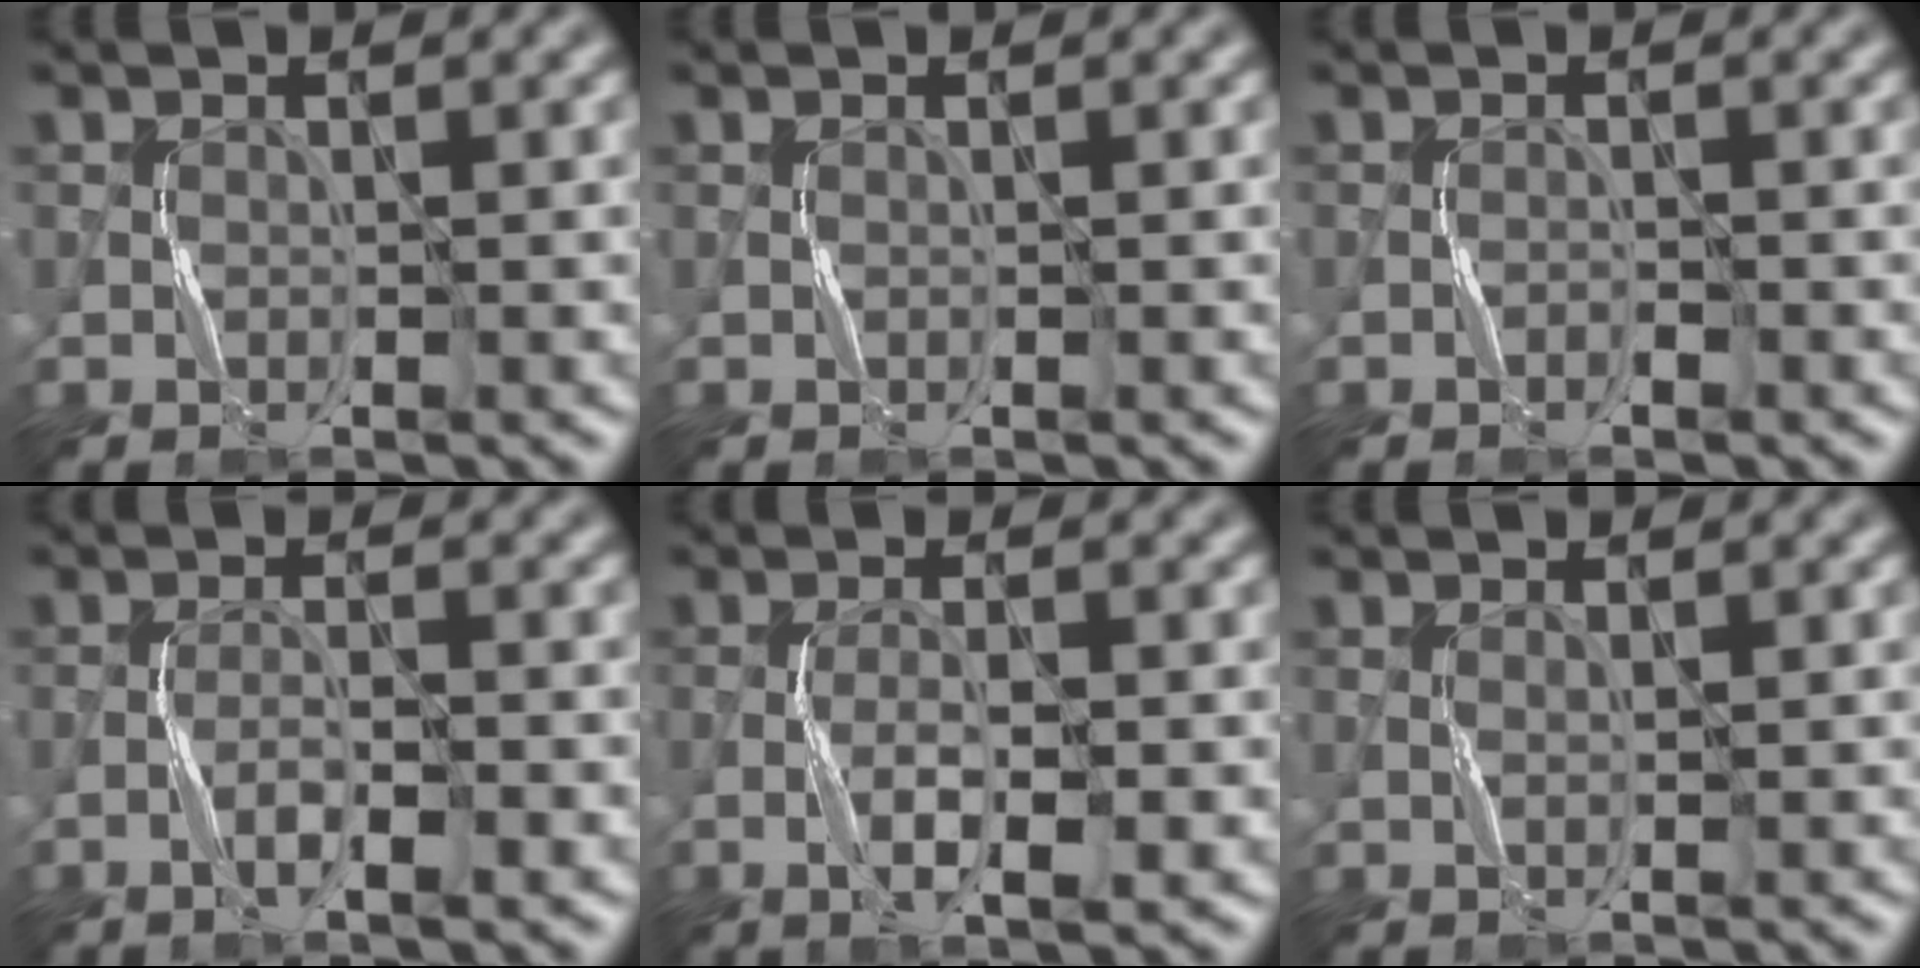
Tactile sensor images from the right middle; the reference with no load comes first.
{"total": 0.0}
{"total": 0.6, "force": [-0.4, 0.1, 0.3], "torque": [-0.006, 0.003, -0.009]}
{"total": 2.9, "force": [-1.4, 0.5, 2.5], "torque": [-0.047, 0.006, -0.028]}
{"total": 3.6, "force": [-1.1, 0.9, 3.3], "torque": [-0.066, 0.000, -0.022]}
{"total": 0.5, "force": [0.3, 0.0, 0.4], "torque": [-0.010, 0.001, 0.005]}